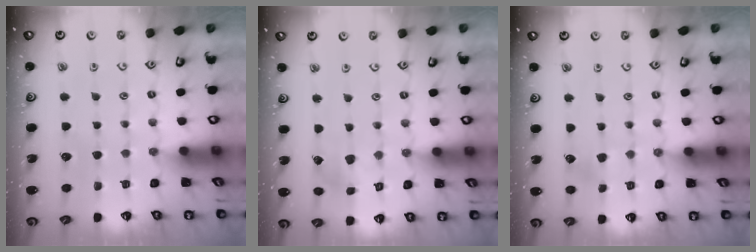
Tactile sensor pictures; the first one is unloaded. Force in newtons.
{"total": 2.6, "press": 2.6, "slide": 0.2}
{"total": 2.1, "press": 2.1, "slide": 0.3}